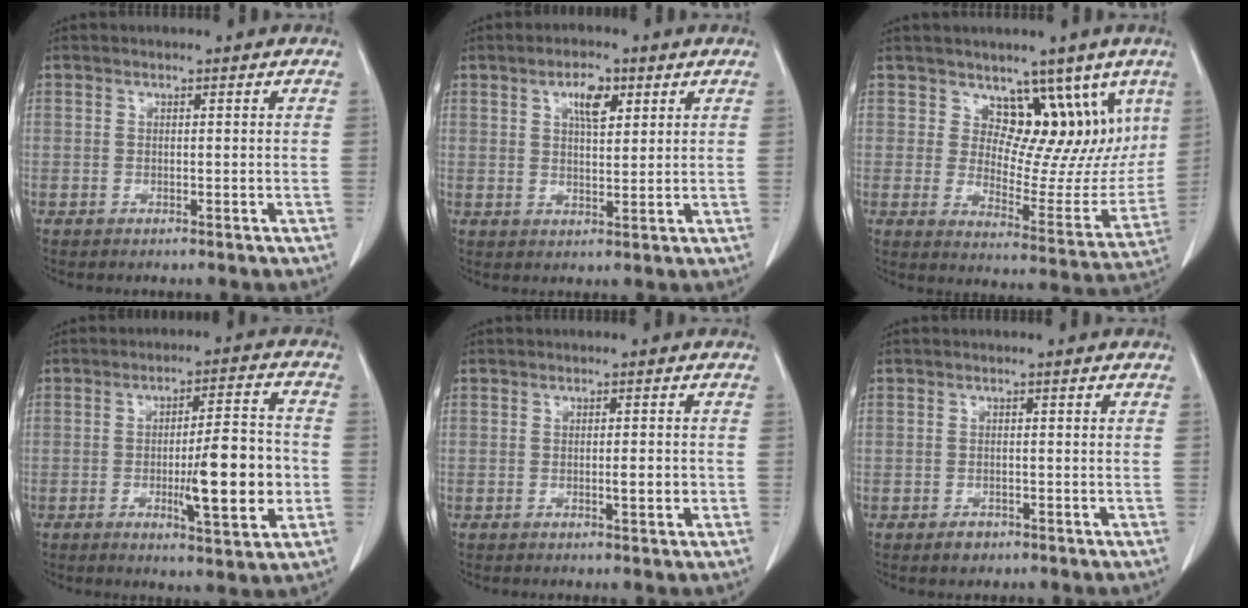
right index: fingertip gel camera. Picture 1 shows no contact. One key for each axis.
{"total": 4.7, "fx": 2.2, "fy": 1.8, "fz": 3.7, "tx": -0.064, "ty": 0.002, "tz": 0.037}
{"total": 11.7, "fx": 7.0, "fy": 6.8, "fz": 6.4, "tx": -0.061, "ty": -0.006, "tz": 0.108}
{"total": 11.5, "fx": -2.2, "fy": 1.8, "fz": 11.2, "tx": -0.168, "ty": 0.000, "tz": -0.029}
{"total": 2.1, "fx": -0.4, "fy": 0.4, "fz": 2.1, "tx": -0.034, "ty": 0.000, "tz": -0.005}
{"total": 1.8, "fx": -1.1, "fy": 1.2, "fz": 0.6, "tx": -0.009, "ty": 0.002, "tz": -0.012}